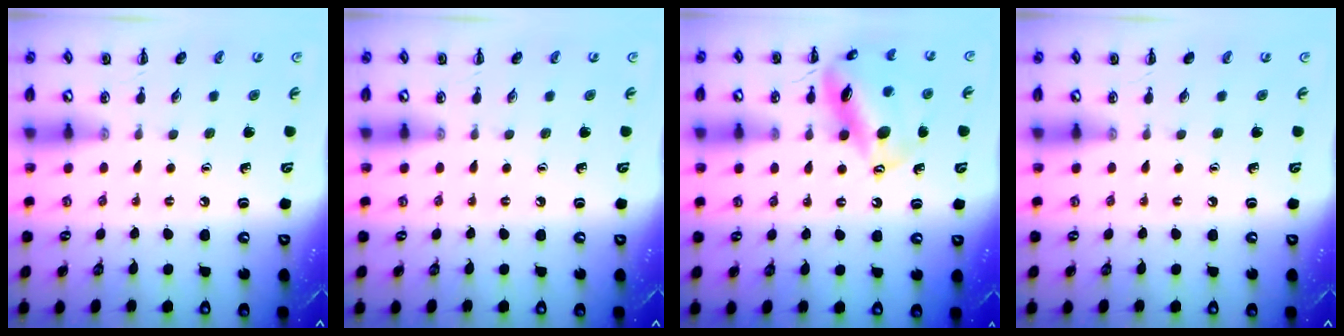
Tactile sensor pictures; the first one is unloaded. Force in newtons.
{"total": 0.0}
{"total": 15.8, "press": 15.7, "slide": 1.9}
{"total": 0.0}